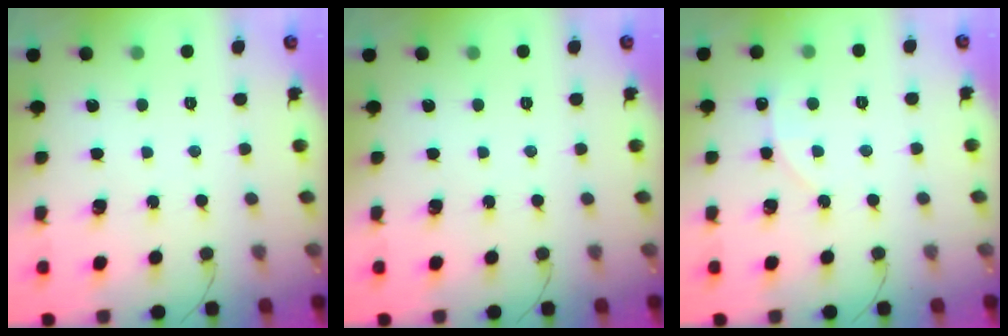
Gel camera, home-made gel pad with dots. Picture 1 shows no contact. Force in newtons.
{"total": 0.0}
{"total": 2.7, "press": 2.7, "slide": 0.4}